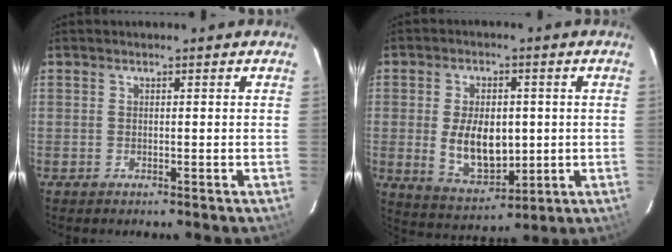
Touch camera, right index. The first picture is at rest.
{"total": 11.0, "force": [-0.3, 6.4, 9.0], "torque": [-0.175, -0.006, 0.011]}